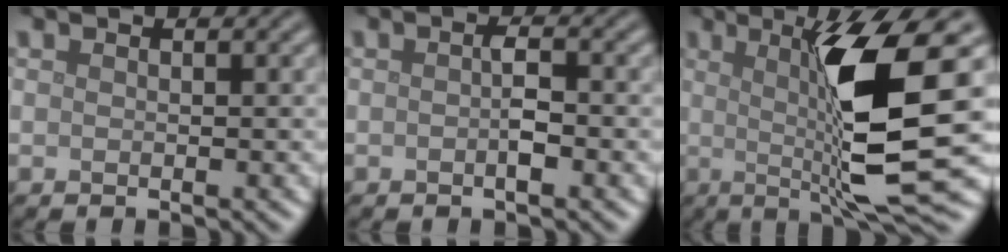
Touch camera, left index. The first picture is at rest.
{"total": 1.5, "force": [-0.4, 0.3, 1.4], "torque": [-0.025, 0.001, -0.006]}
{"total": 10.7, "force": [0.6, 1.5, 10.5], "torque": [-0.153, -0.006, 0.015]}